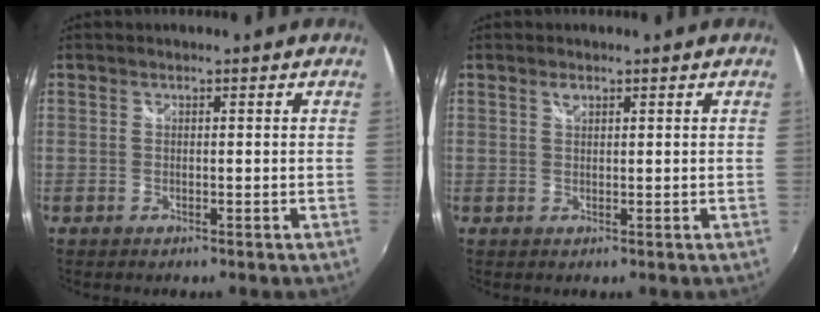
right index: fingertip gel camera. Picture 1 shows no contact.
{"total": 1.1, "force": [0.7, 0.5, 0.7], "torque": [-0.012, 0.003, 0.012]}